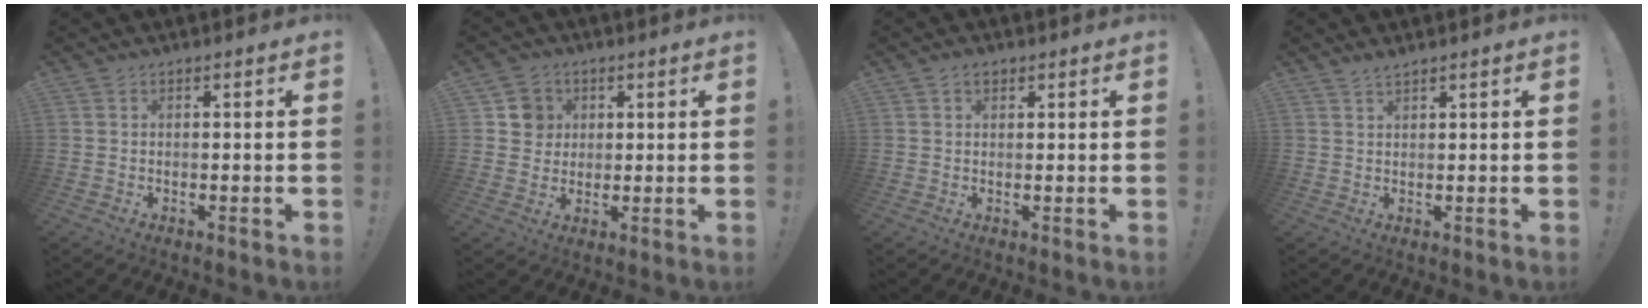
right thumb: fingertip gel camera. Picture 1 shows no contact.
{"total": 6.3, "force": [2.0, 5.9, 0.9], "torque": [-0.005, -0.008, 0.039]}
{"total": 2.1, "force": [1.2, 1.3, 1.2], "torque": [-0.023, 0.002, 0.022]}
{"total": 1.8, "force": [1.6, 0.2, 0.8], "torque": [-0.025, -0.003, 0.032]}